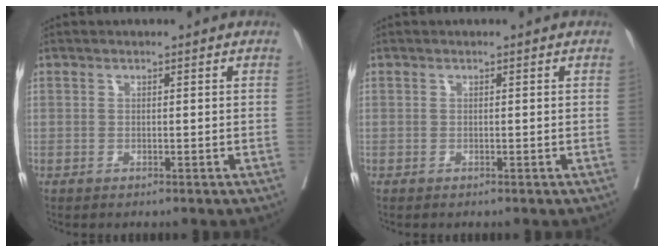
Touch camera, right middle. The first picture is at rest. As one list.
[{"total": 0.0}]